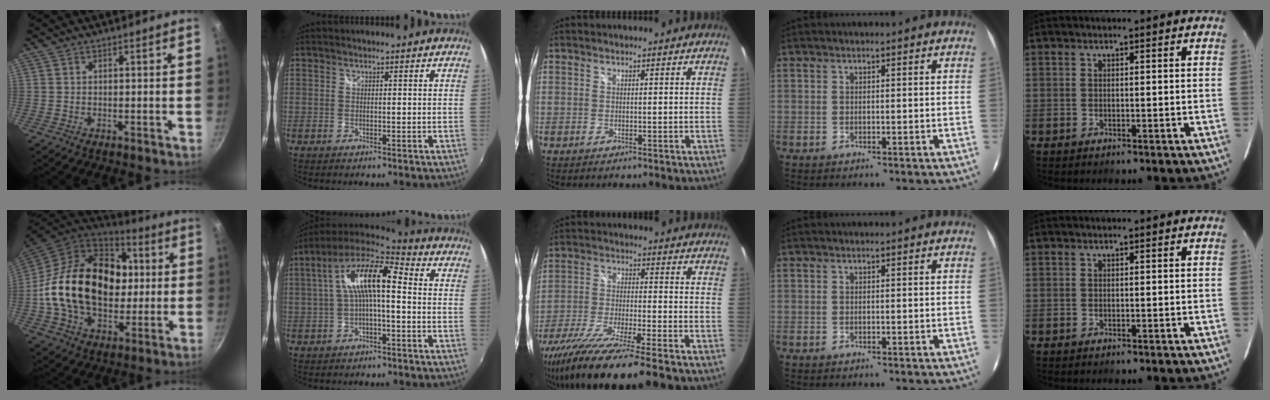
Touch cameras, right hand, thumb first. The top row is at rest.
{"thumb": {"total": 27.2, "force": [1.3, 19.2, 19.2], "torque": [-0.296, 0.028, 0.023]}, "index": {"total": 12.2, "force": [0.3, 3.7, 11.6], "torque": [-0.222, 0.027, 0.001]}, "middle": {"total": 19.0, "force": [-14.8, 1.4, 12.0], "torque": [-0.238, -0.057, -0.257]}}